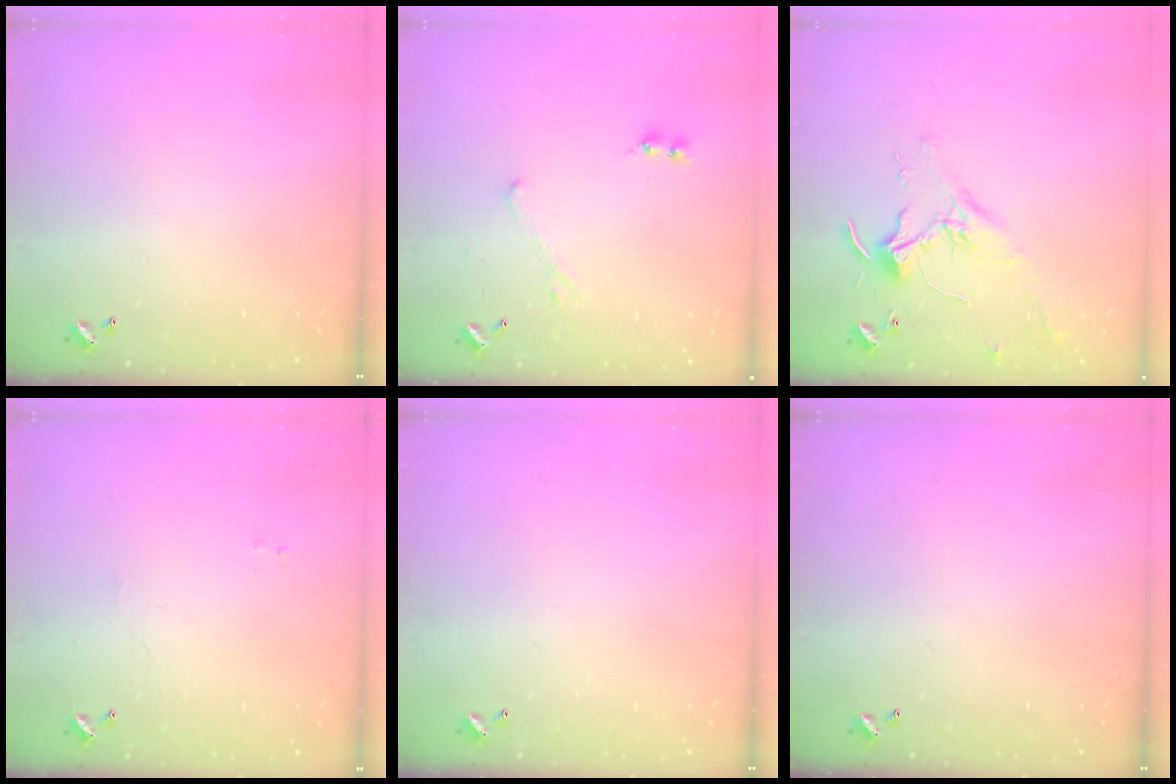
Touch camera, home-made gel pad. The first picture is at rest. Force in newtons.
{"total": 0.0}
{"total": 2.3, "press": 2.3, "slide": 0.5}
{"total": 1.2, "press": 1.1, "slide": 0.3}
{"total": 0.0}
{"total": 0.0}